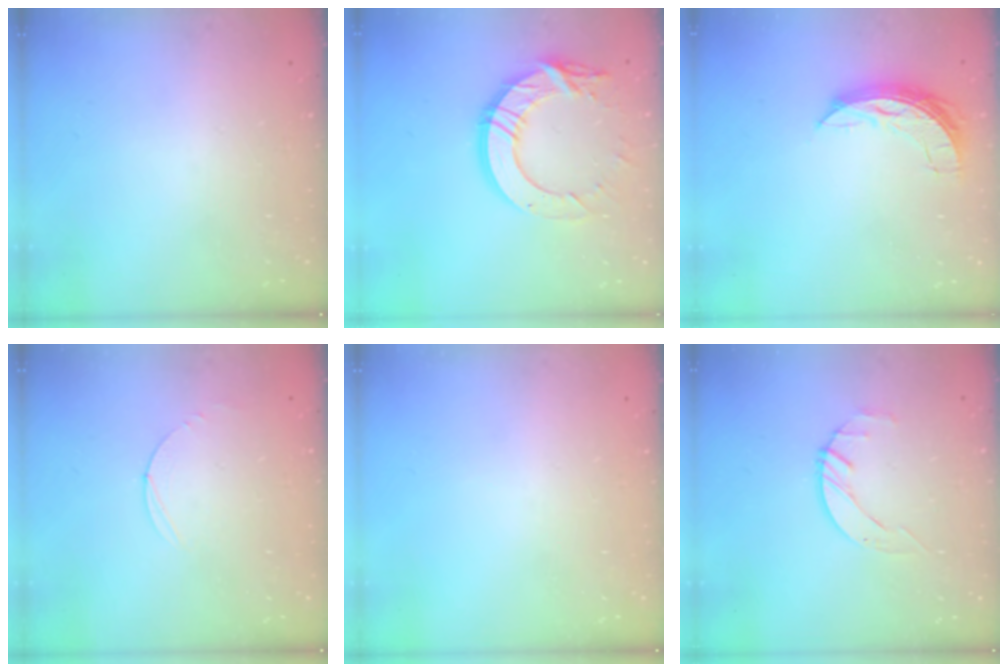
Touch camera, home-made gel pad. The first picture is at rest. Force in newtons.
{"total": 15.4, "press": 15.3, "slide": 1.3}
{"total": 7.6, "press": 7.5, "slide": 1.1}
{"total": 3.0, "press": 3.0, "slide": 0.3}
{"total": 0.0}
{"total": 2.1, "press": 2.0, "slide": 0.3}